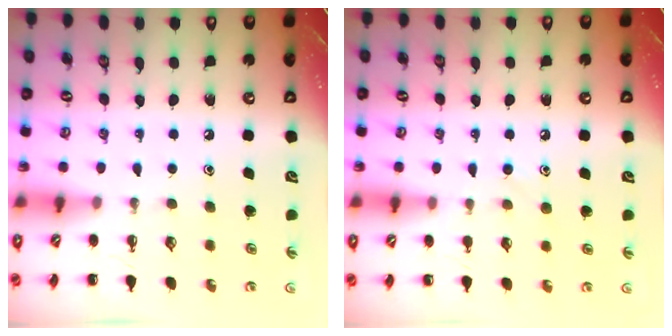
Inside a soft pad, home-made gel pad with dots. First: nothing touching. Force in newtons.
{"total": 6.6, "press": 6.2, "slide": 2.4}